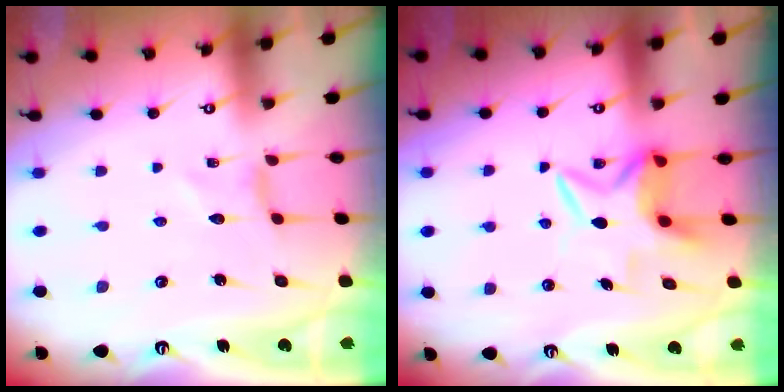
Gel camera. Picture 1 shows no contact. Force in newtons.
{"total": 7.3, "press": 7.2, "slide": 0.5}